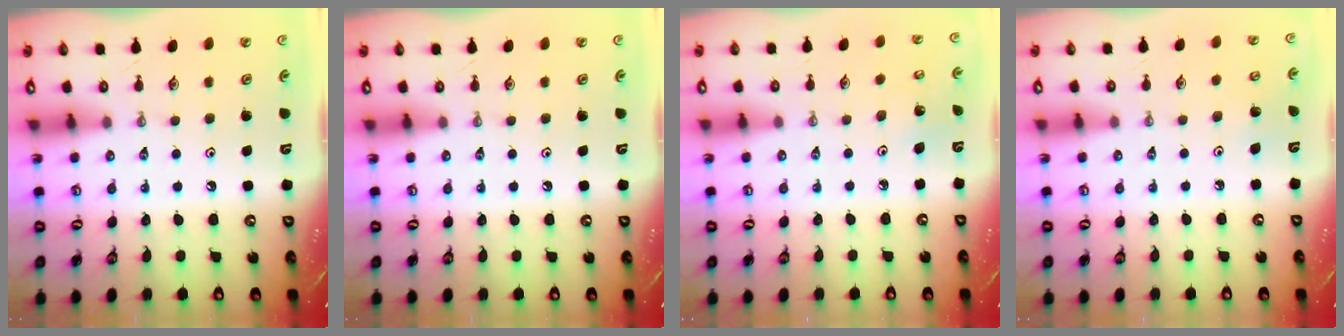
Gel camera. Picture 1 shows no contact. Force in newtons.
{"total": 0.0}
{"total": 2.7, "press": 2.7, "slide": 0.2}
{"total": 4.0, "press": 4.0, "slide": 0.2}